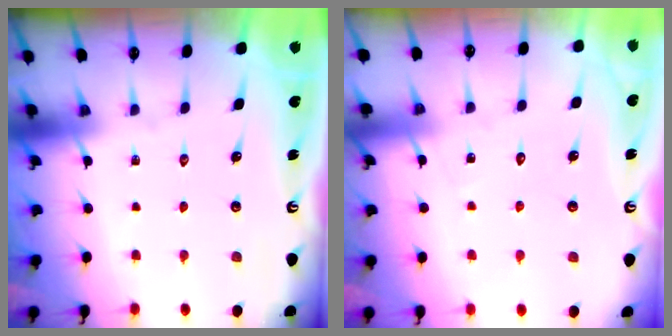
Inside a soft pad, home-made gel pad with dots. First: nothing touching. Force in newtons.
{"total": 4.8, "press": 4.8, "slide": 0.4}